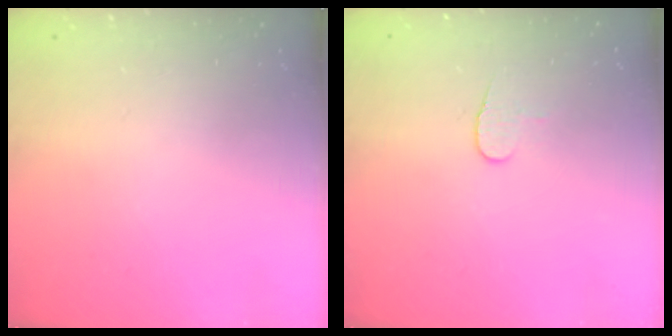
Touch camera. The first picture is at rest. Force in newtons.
{"total": 4.1, "press": 4.1, "slide": 0.4}